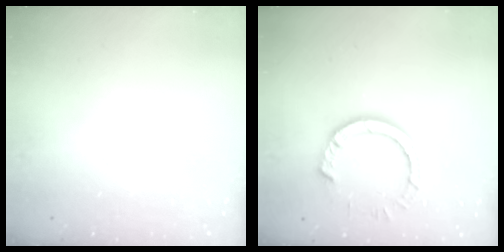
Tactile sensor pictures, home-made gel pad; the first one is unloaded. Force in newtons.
{"total": 9.4, "press": 9.3, "slide": 0.9}